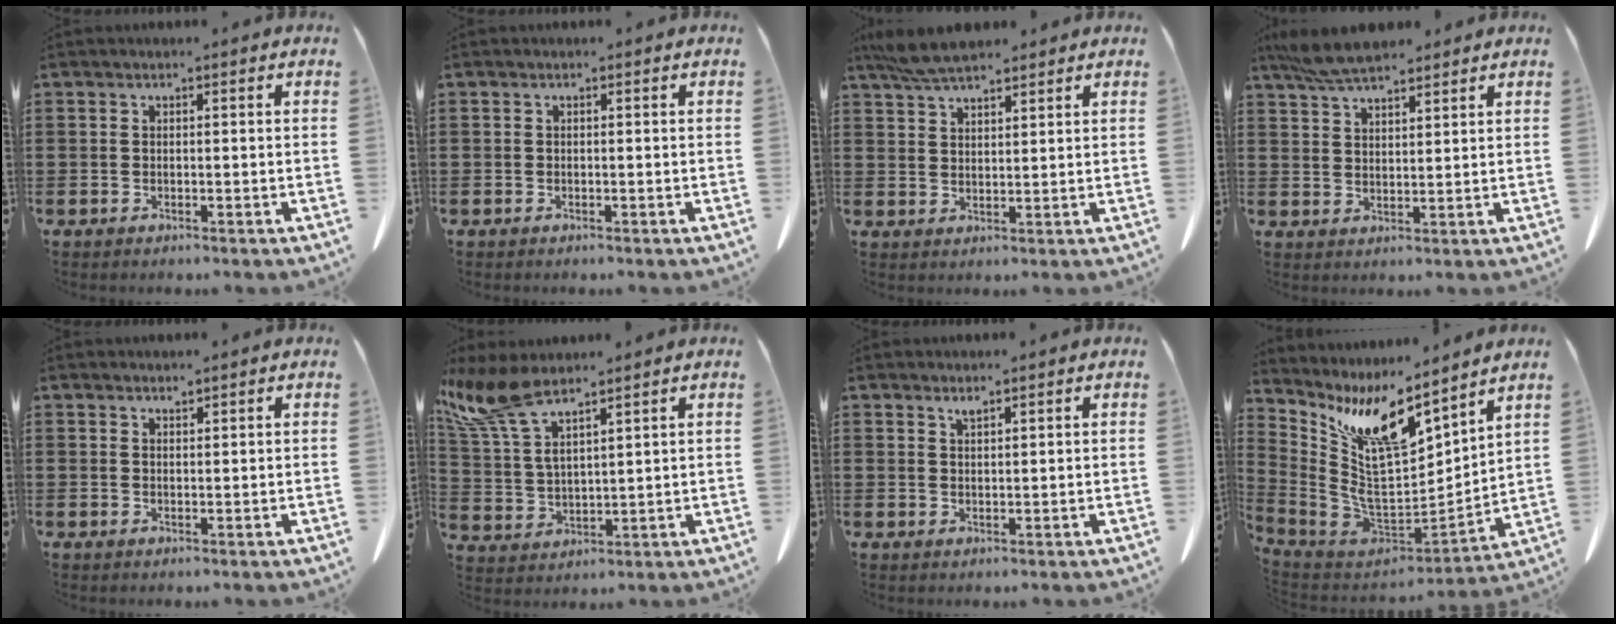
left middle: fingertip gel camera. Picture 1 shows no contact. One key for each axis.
{"total": 0.0}
{"total": 5.3, "fx": 4.6, "fy": 1.1, "fz": 2.5, "tx": -0.061, "ty": -0.009, "tz": 0.086}
{"total": 5.7, "fx": 4.9, "fy": 1.2, "fz": 2.6, "tx": -0.065, "ty": -0.011, "tz": 0.092}
{"total": 1.1, "fx": 1.1, "fy": 0.0, "fz": 0.2, "tx": -0.006, "ty": -0.003, "tz": 0.022}
{"total": 9.6, "fx": 6.8, "fy": 2.8, "fz": 6.2, "tx": -0.161, "ty": -0.027, "tz": 0.121}
{"total": 1.4, "fx": 1.3, "fy": 0.0, "fz": 0.6, "tx": -0.014, "ty": -0.004, "tz": 0.026}
{"total": 12.7, "fx": 7.6, "fy": 4.3, "fz": 9.2, "tx": -0.209, "ty": -0.058, "tz": 0.134}